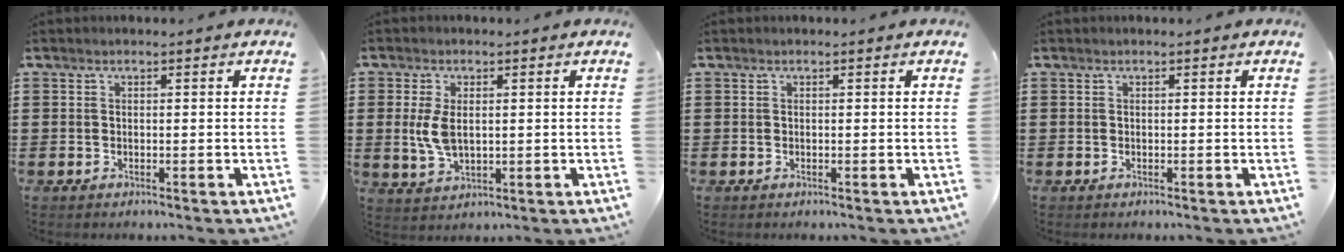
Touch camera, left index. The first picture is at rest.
{"total": 5.4, "force": [0.5, 3.0, 4.4], "torque": [-0.119, -0.002, 0.001]}
{"total": 0.0}
{"total": 0.0}